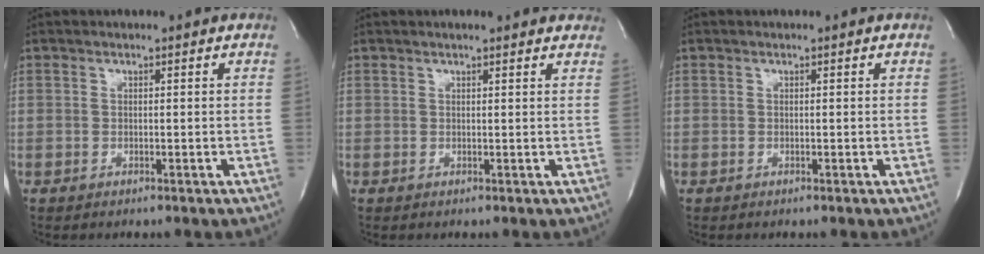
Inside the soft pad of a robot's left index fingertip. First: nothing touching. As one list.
[{"total": 4.9, "force": [4.2, 1.0, 2.3], "torque": [-0.031, 0.011, 0.043]}, {"total": 0.0}]